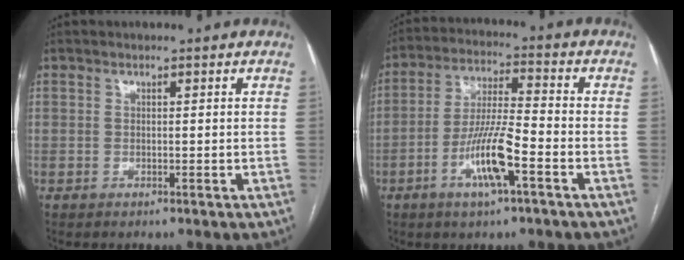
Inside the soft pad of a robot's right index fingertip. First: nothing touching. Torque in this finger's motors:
{"motor_torque": [1.78, -0.36, 0.83, 0.21]}